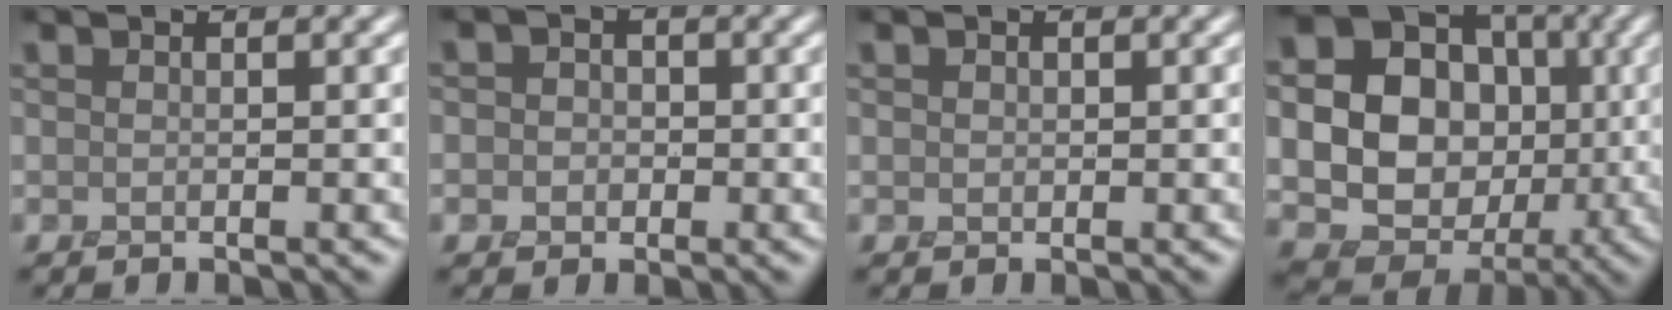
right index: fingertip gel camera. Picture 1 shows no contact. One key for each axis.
{"total": 1.9, "fx": -0.6, "fy": 1.8, "fz": 0.6, "tx": 0.000, "ty": -0.004, "tz": -0.016}
{"total": 0.5, "fx": 0.1, "fy": 0.5, "fz": 0.1, "tx": -0.003, "ty": -0.002, "tz": 0.003}
{"total": 19.3, "fx": 0.2, "fy": 17.2, "fz": 8.7, "tx": -0.200, "ty": 0.029, "tz": -0.012}